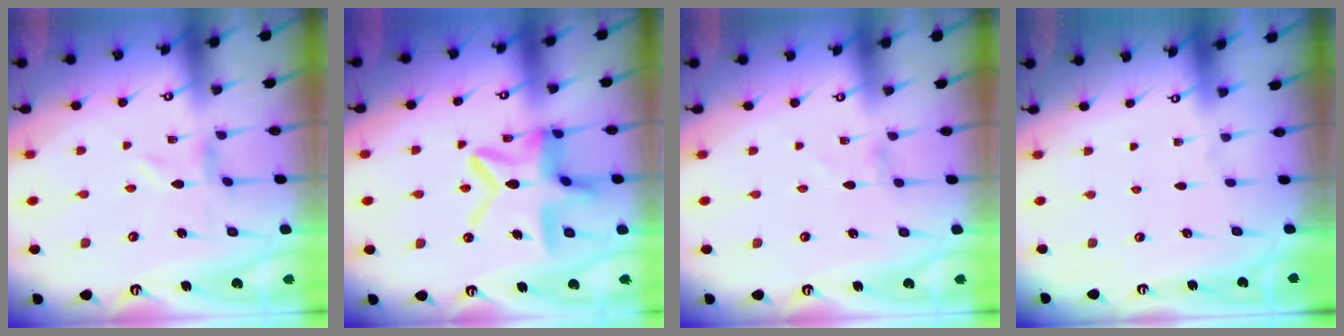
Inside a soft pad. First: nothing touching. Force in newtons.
{"total": 15.2, "press": 15.1, "slide": 1.5}
{"total": 1.2, "press": 1.2, "slide": 0.1}
{"total": 0.0}